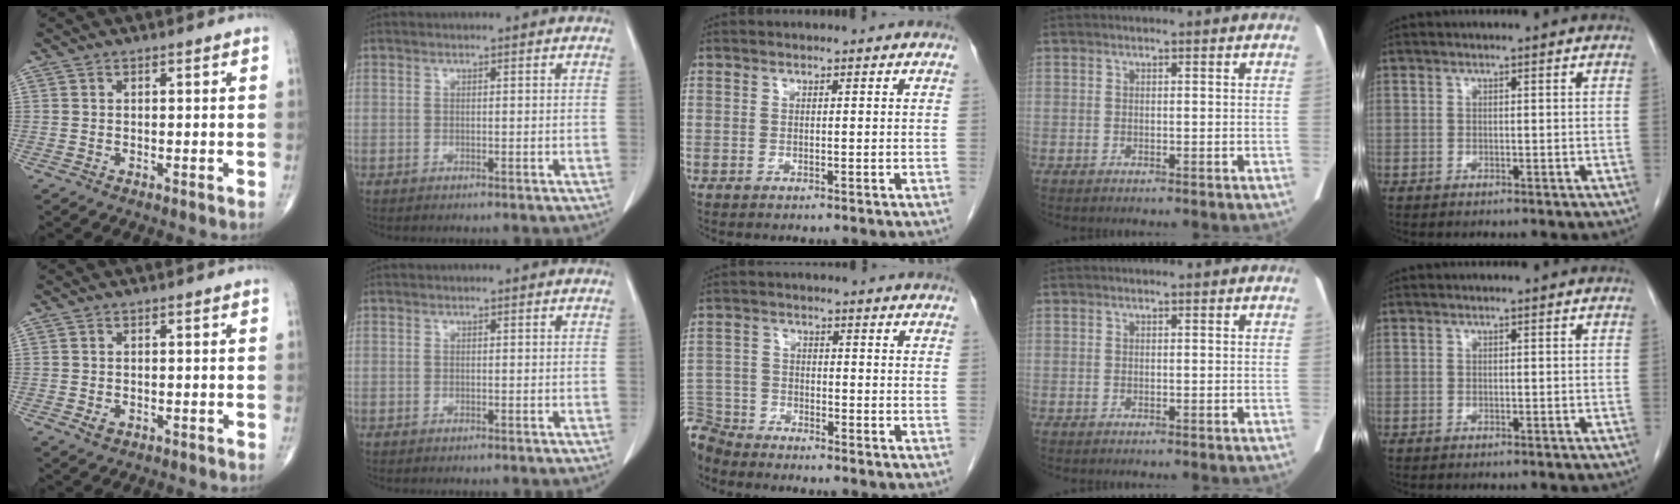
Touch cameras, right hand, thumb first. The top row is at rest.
{"thumb": {"total": 1.7, "force": [-0.5, 1.3, 1.0], "torque": [-0.014, -0.001, -0.005]}, "middle": {"total": 6.3, "force": [-6.2, 1.4, 0.0], "torque": [-0.004, -0.005, -0.124]}}